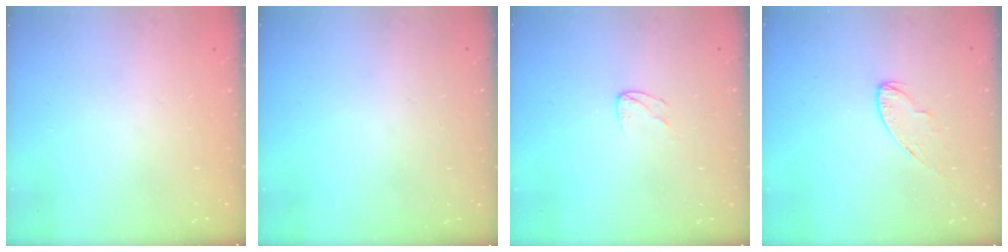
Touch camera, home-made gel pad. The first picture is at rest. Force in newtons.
{"total": 0.0}
{"total": 3.7, "press": 3.7, "slide": 0.4}
{"total": 4.9, "press": 4.9, "slide": 0.6}